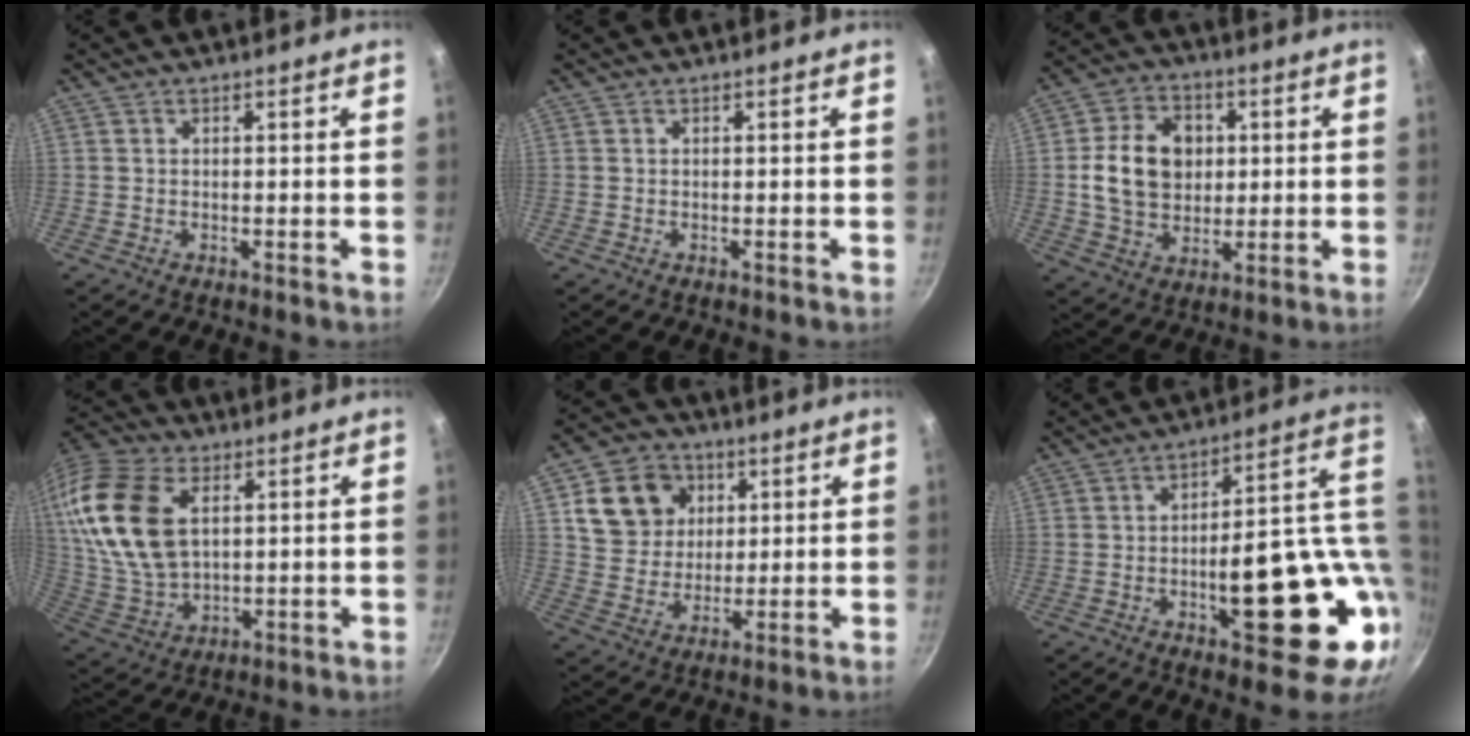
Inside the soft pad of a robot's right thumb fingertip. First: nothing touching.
{"total": 0.0}
{"total": 13.4, "force": [1.5, 10.3, 8.4], "torque": [-0.124, 0.007, 0.025]}
{"total": 21.6, "force": [5.8, 13.3, 15.9], "torque": [-0.324, -0.008, 0.116]}
{"total": 12.4, "force": [4.0, 10.6, 5.2], "torque": [-0.066, -0.002, 0.070]}
{"total": 22.1, "force": [-2.4, 8.8, 20.1], "torque": [-0.236, 0.011, -0.022]}